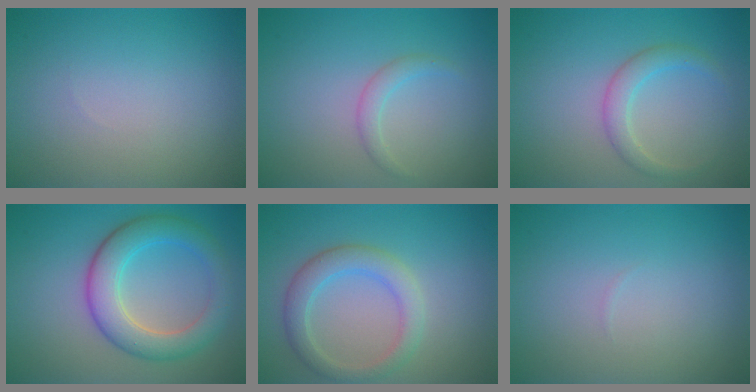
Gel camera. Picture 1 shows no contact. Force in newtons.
{"total": 1.3, "press": 1.3, "slide": 0.1}
{"total": 2.3, "press": 2.2, "slide": 0.3}
{"total": 5.6, "press": 5.6, "slide": 0.1}
{"total": 3.4, "press": 3.4, "slide": 0.4}
{"total": 0.0}